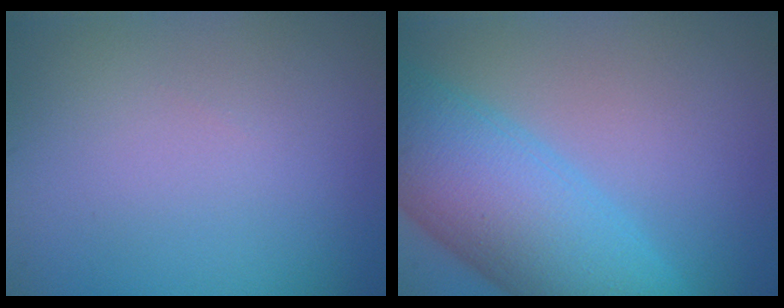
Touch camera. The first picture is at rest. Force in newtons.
{"total": 10.8, "press": 10.8, "slide": 0.4}